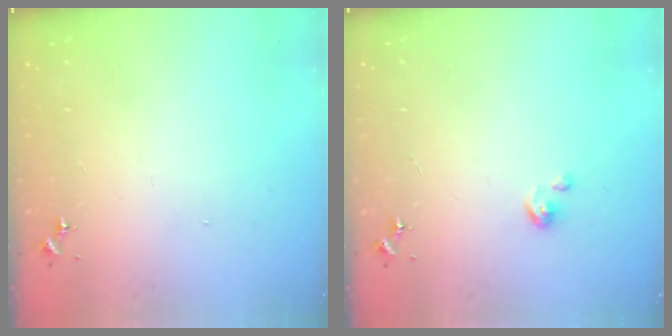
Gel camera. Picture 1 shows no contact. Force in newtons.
{"total": 3.4, "press": 3.4, "slide": 0.2}